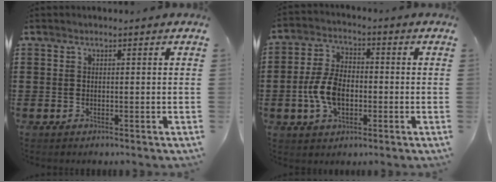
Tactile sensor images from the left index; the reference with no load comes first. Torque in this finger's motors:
{"motor_torque": [1.51, 0.63, 0.45, 0.14]}